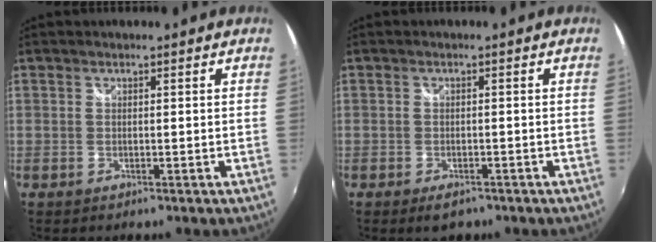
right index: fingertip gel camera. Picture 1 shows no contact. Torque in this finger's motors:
{"motor_torque": [0.21, -0.18, 0.16, 0.02]}